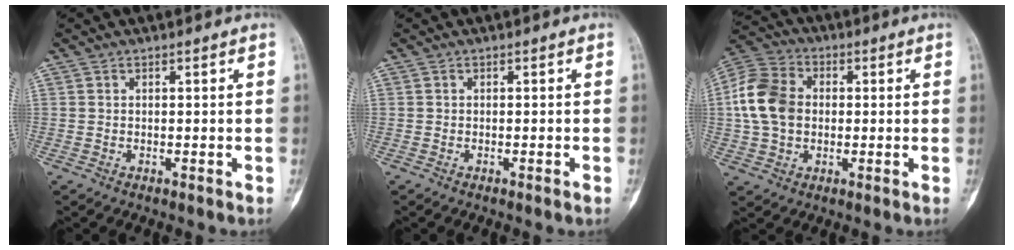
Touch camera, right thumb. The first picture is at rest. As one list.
[{"total": 0.6, "force": [-0.3, -0.1, 0.5], "torque": [-0.007, 0.000, -0.006]}, {"total": 12.0, "force": [0.5, 9.0, 7.9], "torque": [-0.148, 0.023, 0.003]}]